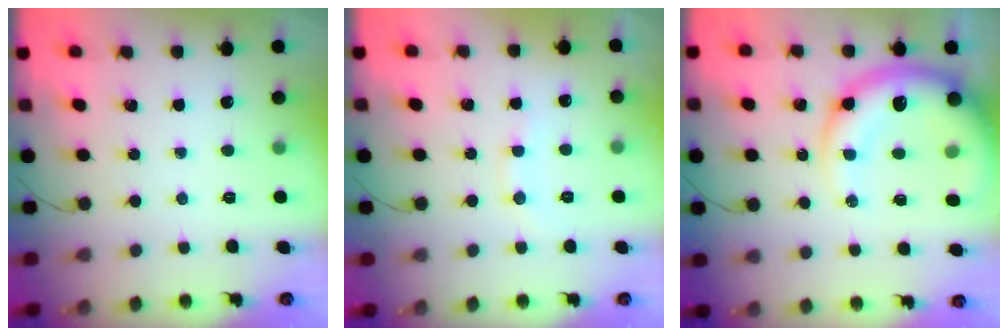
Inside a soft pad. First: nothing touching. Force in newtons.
{"total": 7.8, "press": 7.7, "slide": 1.5}
{"total": 16.0, "press": 15.6, "slide": 3.6}